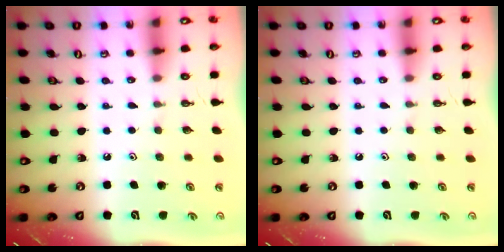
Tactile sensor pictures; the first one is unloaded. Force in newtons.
{"total": 0.0}